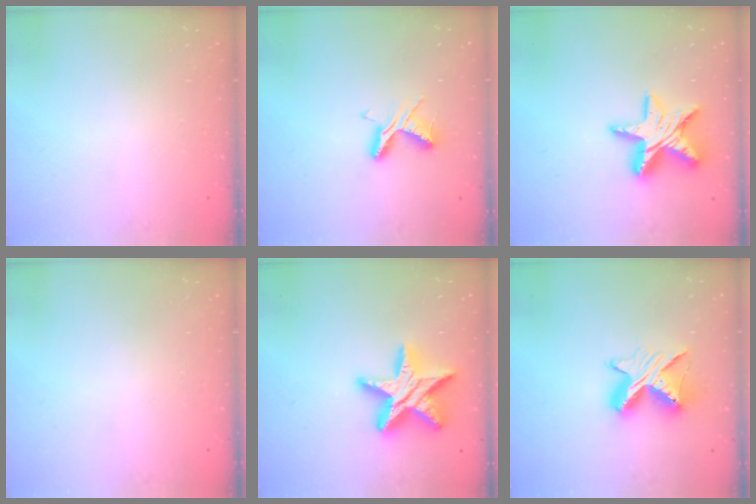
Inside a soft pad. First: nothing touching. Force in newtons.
{"total": 5.9, "press": 5.9, "slide": 0.5}
{"total": 15.7, "press": 15.6, "slide": 1.3}
{"total": 0.0}
{"total": 18.6, "press": 18.6, "slide": 1.3}
{"total": 9.8, "press": 9.8, "slide": 0.6}